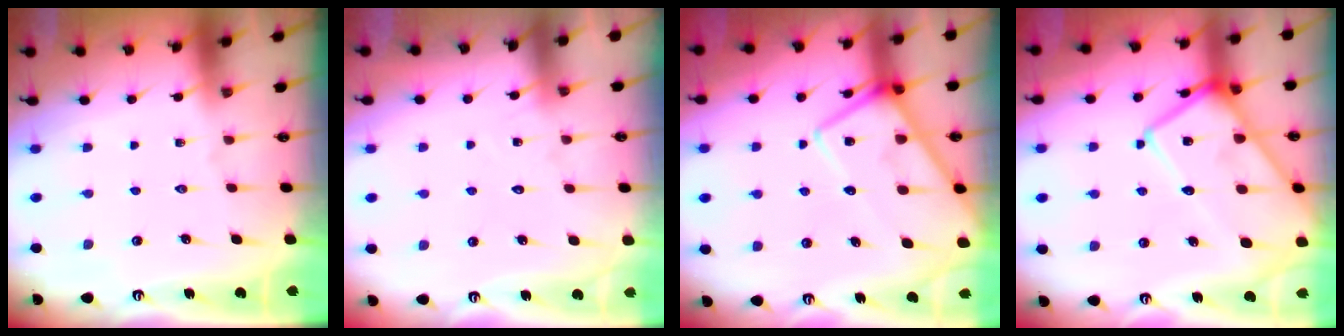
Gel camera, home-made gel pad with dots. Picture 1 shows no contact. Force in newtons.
{"total": 8.3, "press": 8.2, "slide": 0.6}
{"total": 13.6, "press": 13.5, "slide": 1.4}
{"total": 19.7, "press": 19.7, "slide": 1.5}